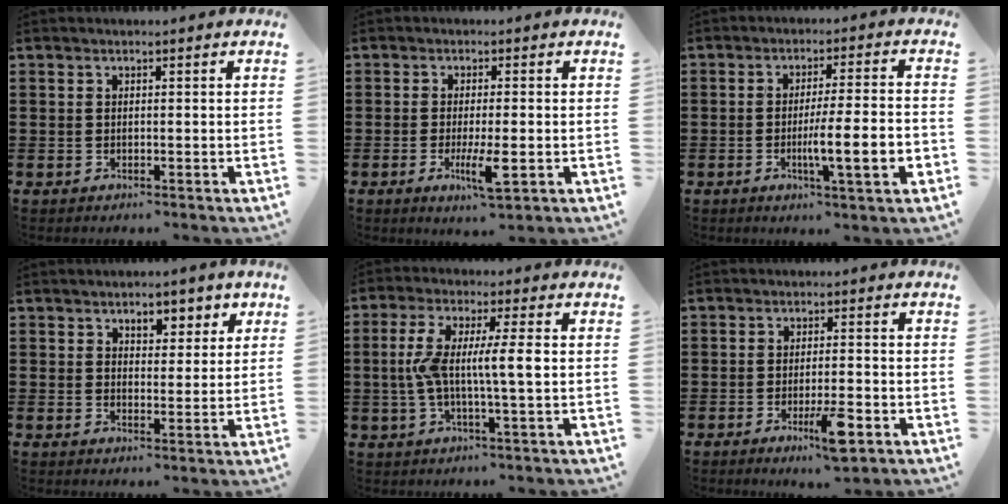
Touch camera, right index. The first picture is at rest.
{"total": 5.7, "force": [-1.7, 1.2, 5.3], "torque": [-0.108, -0.017, -0.033]}
{"total": 8.6, "force": [-2.3, 0.6, 8.2], "torque": [-0.141, -0.010, -0.042]}
{"total": 4.0, "force": [2.4, 2.5, 1.9], "torque": [-0.028, 0.001, 0.036]}
{"total": 7.7, "force": [-0.2, 0.8, 7.7], "torque": [-0.146, -0.003, -0.012]}
{"total": 6.1, "force": [-2.9, 1.1, 5.2], "torque": [-0.093, -0.010, -0.047]}